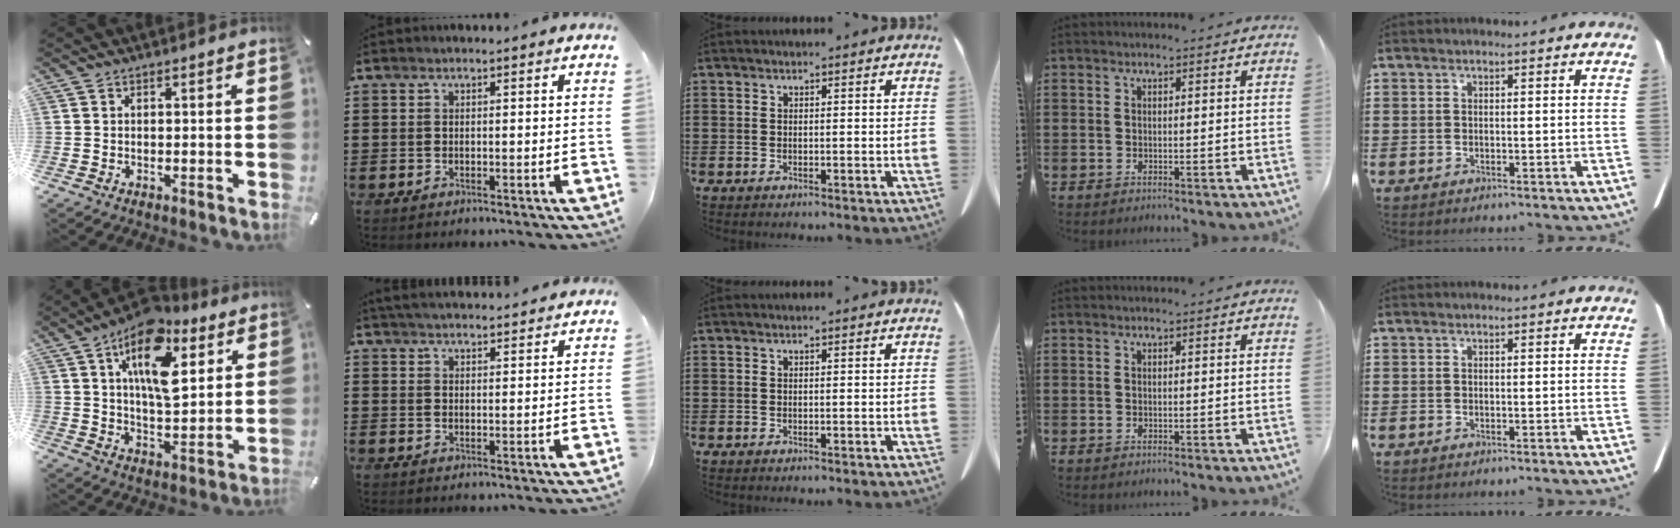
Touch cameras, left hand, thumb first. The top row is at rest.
{"thumb": {"total": 17.2, "force": [8.8, 8.6, 12.0], "torque": [-0.194, -0.028, 0.148]}, "index": {"total": 3.3, "force": [3.2, 0.0, 0.4], "torque": [-0.017, -0.009, 0.061]}}